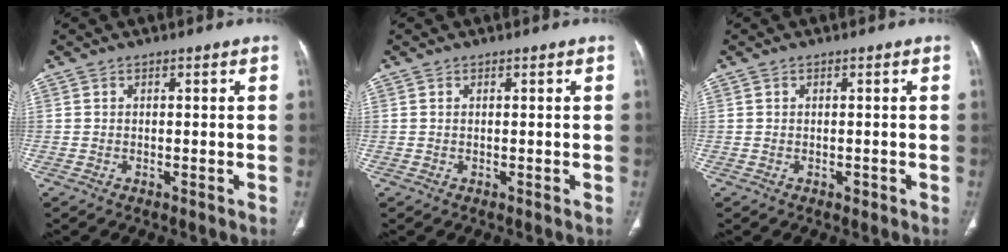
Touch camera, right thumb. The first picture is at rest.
{"total": 0.0}
{"total": 0.5, "force": [-0.1, 0.5, 0.2], "torque": [-0.002, 0.000, 0.001]}